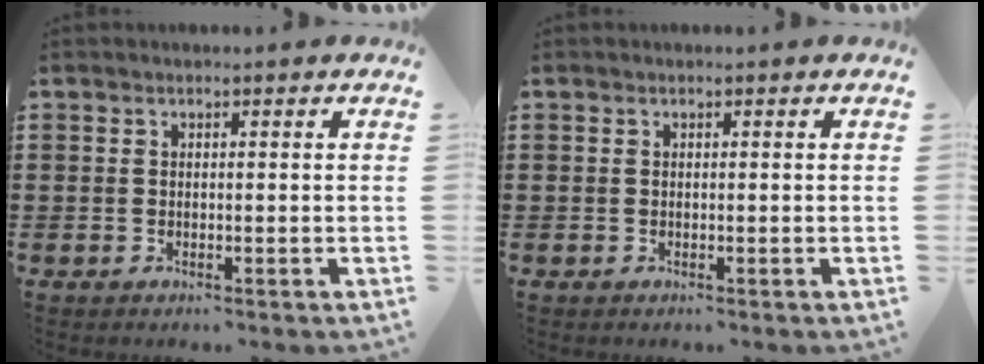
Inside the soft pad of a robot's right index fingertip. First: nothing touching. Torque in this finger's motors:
{"motor_torque": [0.00, 0.00, 0.00, 0.00]}